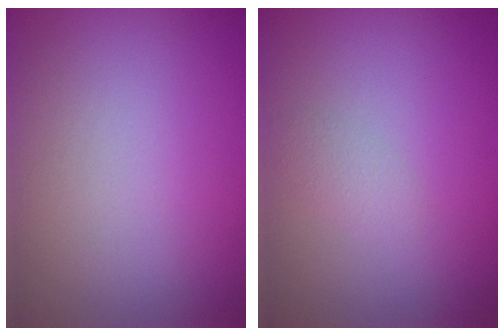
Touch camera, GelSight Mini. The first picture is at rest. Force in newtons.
{"total": 1.1, "press": 1.1, "slide": 0.1}